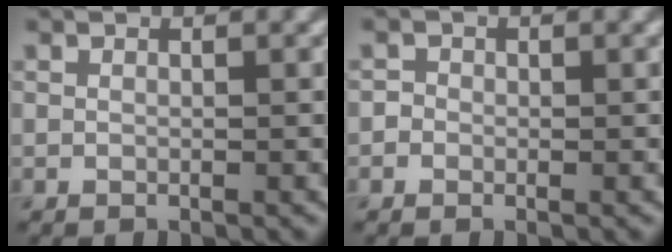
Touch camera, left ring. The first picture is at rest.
{"total": 0.9, "force": [-0.2, 0.9, 0.2], "torque": [0.001, -0.001, -0.009]}